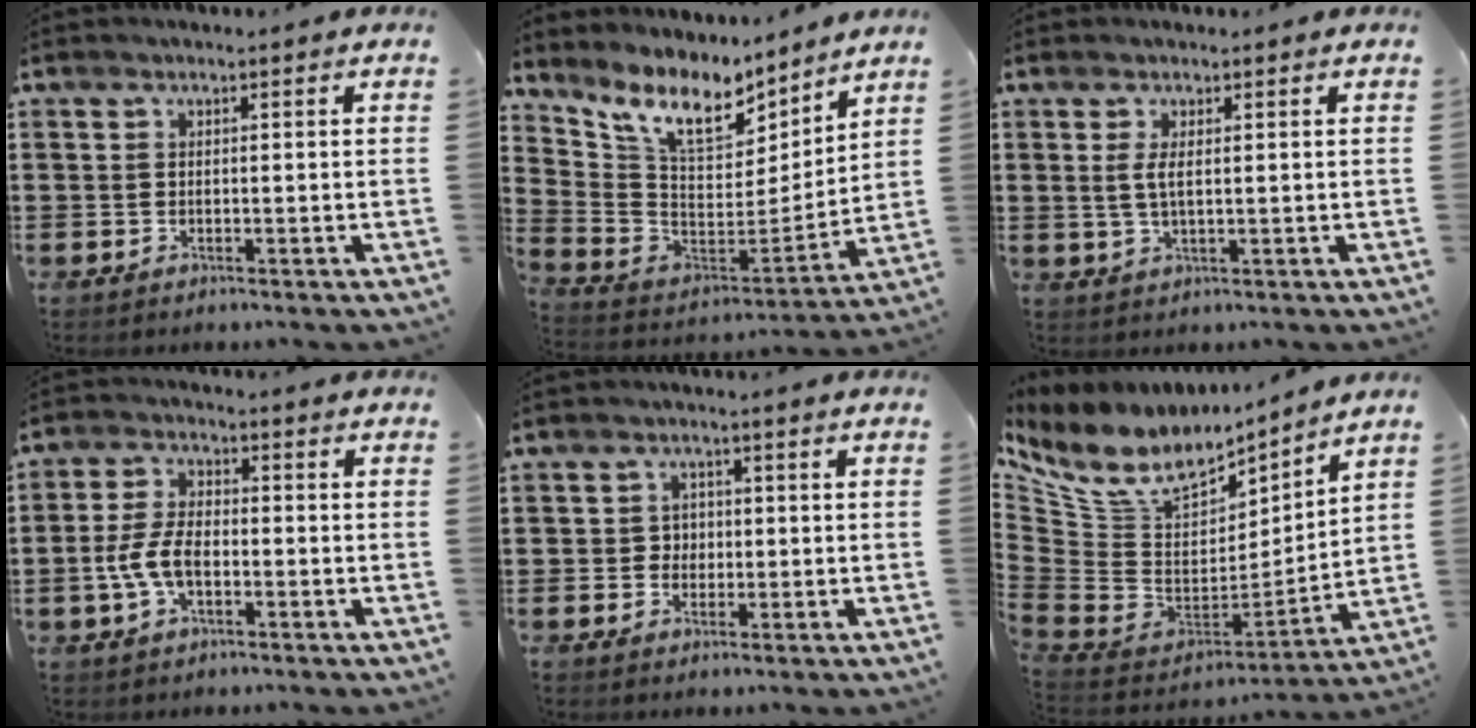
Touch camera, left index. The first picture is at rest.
{"total": 10.1, "force": [7.3, 3.8, 5.8], "torque": [-0.147, -0.042, 0.131]}
{"total": 2.7, "force": [0.6, 0.6, 2.5], "torque": [-0.051, 0.002, 0.009]}
{"total": 6.1, "force": [-1.7, 3.1, 5.0], "torque": [-0.121, -0.004, -0.038]}
{"total": 2.4, "force": [-0.1, 2.2, 0.9], "torque": [-0.027, 0.006, -0.006]}
{"total": 10.0, "force": [6.8, 5.2, 5.3], "torque": [-0.135, -0.043, 0.125]}